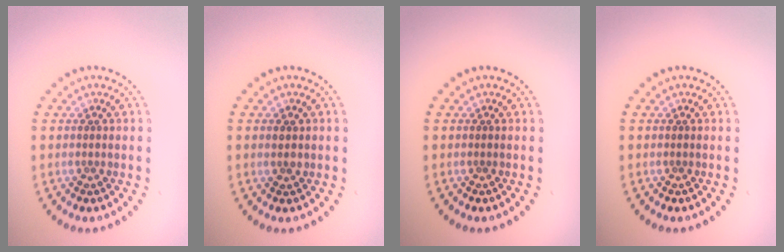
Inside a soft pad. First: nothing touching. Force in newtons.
{"total": 1.1, "press": 1.0, "slide": 0.3}
{"total": 0.0}
{"total": 0.0}